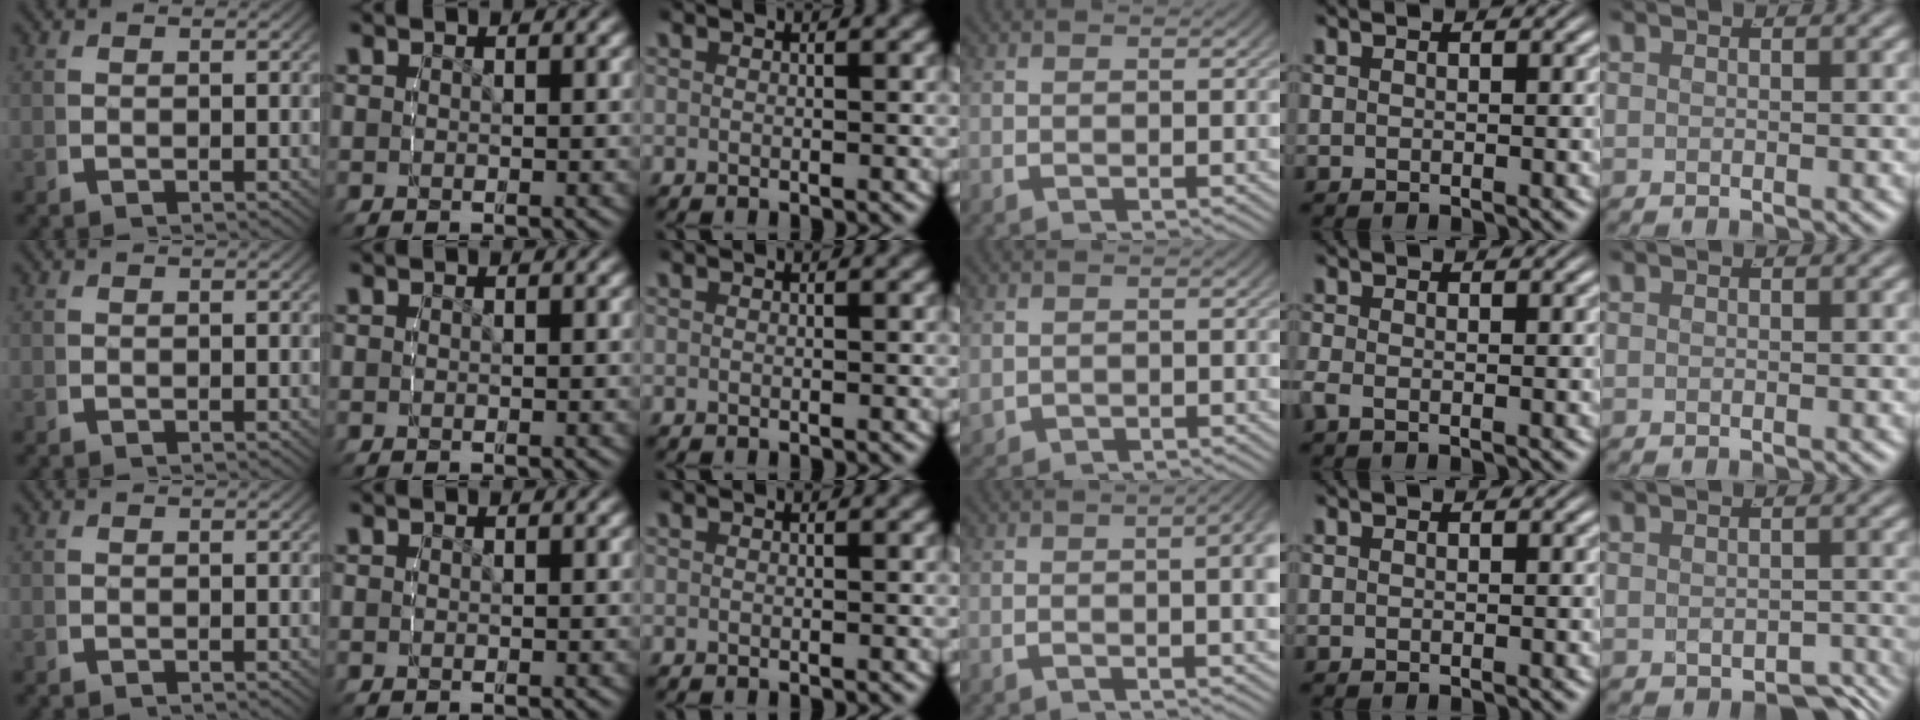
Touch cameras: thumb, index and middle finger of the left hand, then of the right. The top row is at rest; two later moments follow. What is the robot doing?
{"motion": "lift_and_place", "object": "glasses"}